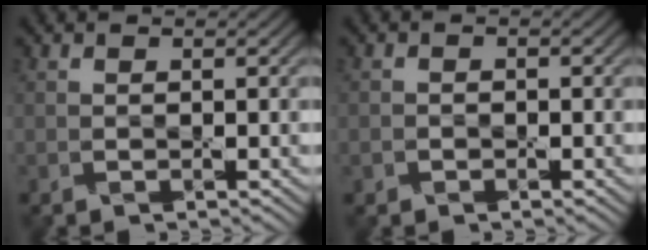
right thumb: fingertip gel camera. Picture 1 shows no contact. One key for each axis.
{"total": 1.0, "fx": -0.6, "fy": 0.8, "fz": 0.2, "tx": -0.002, "ty": -0.001, "tz": -0.011}